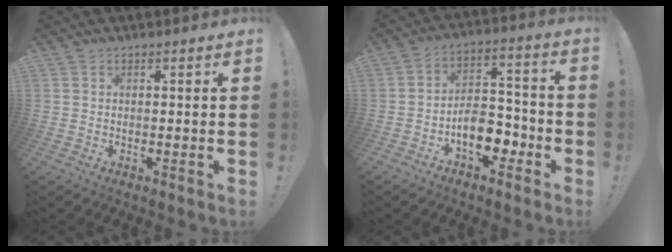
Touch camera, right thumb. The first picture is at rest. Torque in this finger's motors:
{"motor_torque": [1.21, 1.32, 0.58, -0.73, 0.01]}